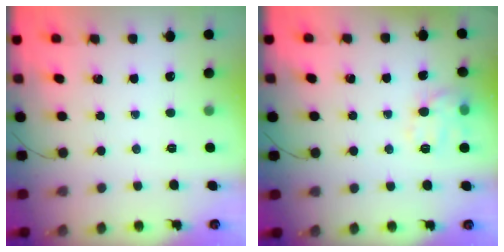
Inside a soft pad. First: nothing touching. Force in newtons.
{"total": 10.8, "press": 10.8, "slide": 0.4}